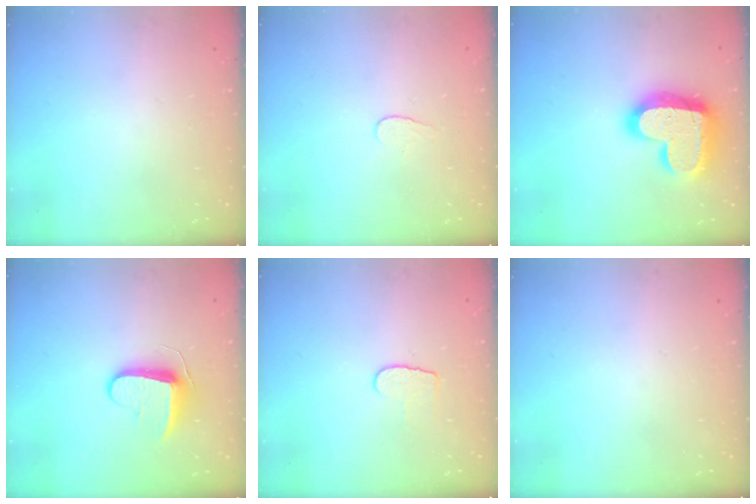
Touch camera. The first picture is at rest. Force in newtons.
{"total": 3.8, "press": 3.8, "slide": 0.4}
{"total": 22.1, "press": 22.0, "slide": 1.5}
{"total": 8.6, "press": 8.6, "slide": 0.5}
{"total": 5.7, "press": 5.6, "slide": 0.5}
{"total": 0.0}